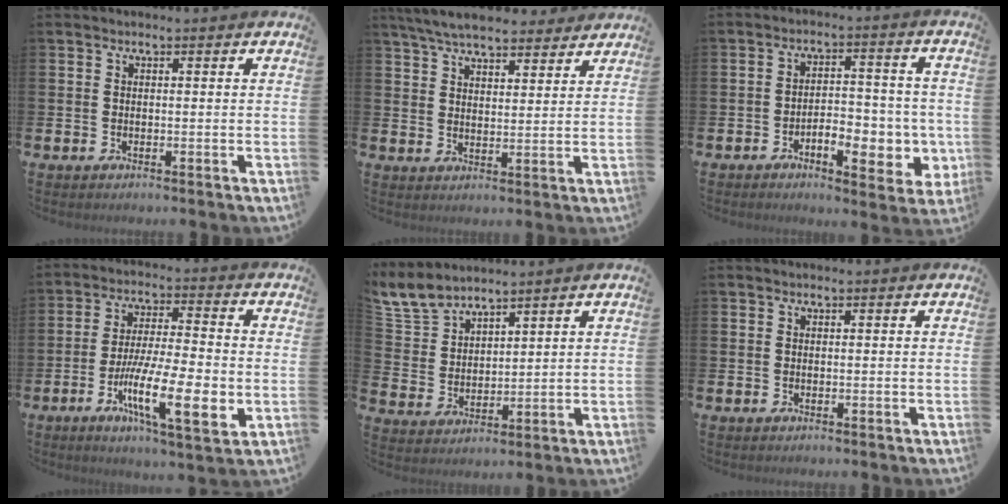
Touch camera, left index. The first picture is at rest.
{"total": 6.8, "force": [6.3, 1.4, 1.9], "torque": [-0.047, -0.025, 0.115]}
{"total": 6.0, "force": [-2.4, 3.3, 4.4], "torque": [-0.054, -0.003, -0.047]}
{"total": 12.4, "force": [-3.6, 2.5, 11.5], "torque": [-0.207, -0.017, -0.065]}
{"total": 6.0, "force": [5.7, 1.7, 1.2], "torque": [-0.049, -0.022, 0.107]}
{"total": 0.0}